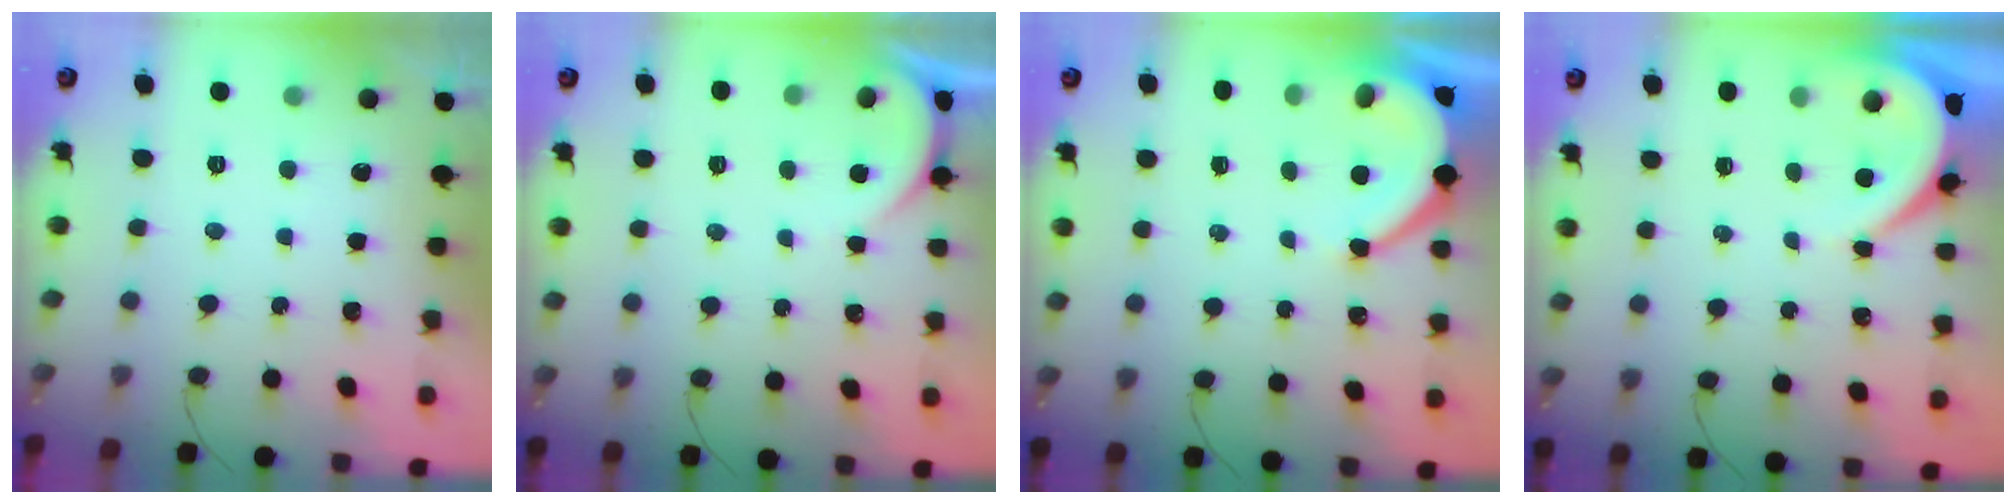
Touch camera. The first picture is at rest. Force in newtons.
{"total": 1.6, "press": 1.6, "slide": 0.2}
{"total": 6.6, "press": 6.6, "slide": 0.6}
{"total": 3.8, "press": 3.7, "slide": 0.4}